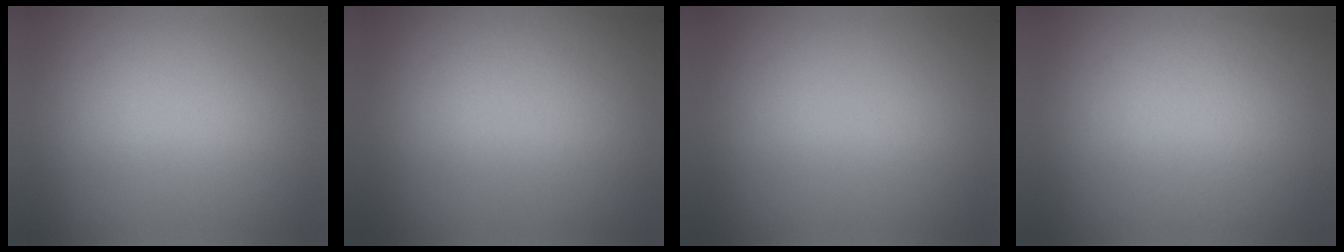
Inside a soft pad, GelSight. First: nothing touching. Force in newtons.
{"total": 2.1}
{"total": 0.0}
{"total": 2.6}